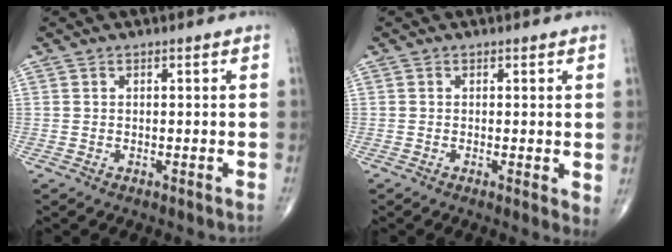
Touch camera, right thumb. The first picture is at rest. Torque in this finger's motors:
{"motor_torque": [0.01, -0.02, -0.05, -0.02, -0.02]}